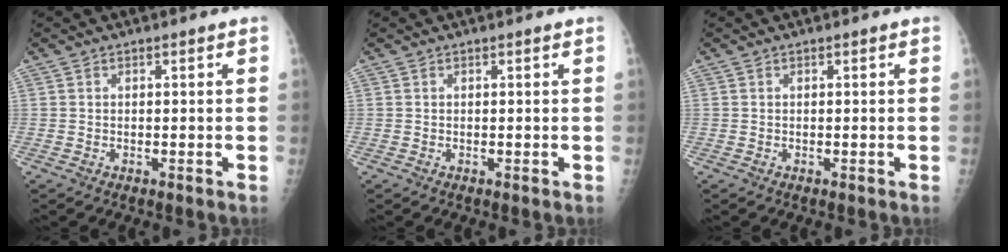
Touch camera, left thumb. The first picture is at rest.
{"total": 0.0}
{"total": 0.0}